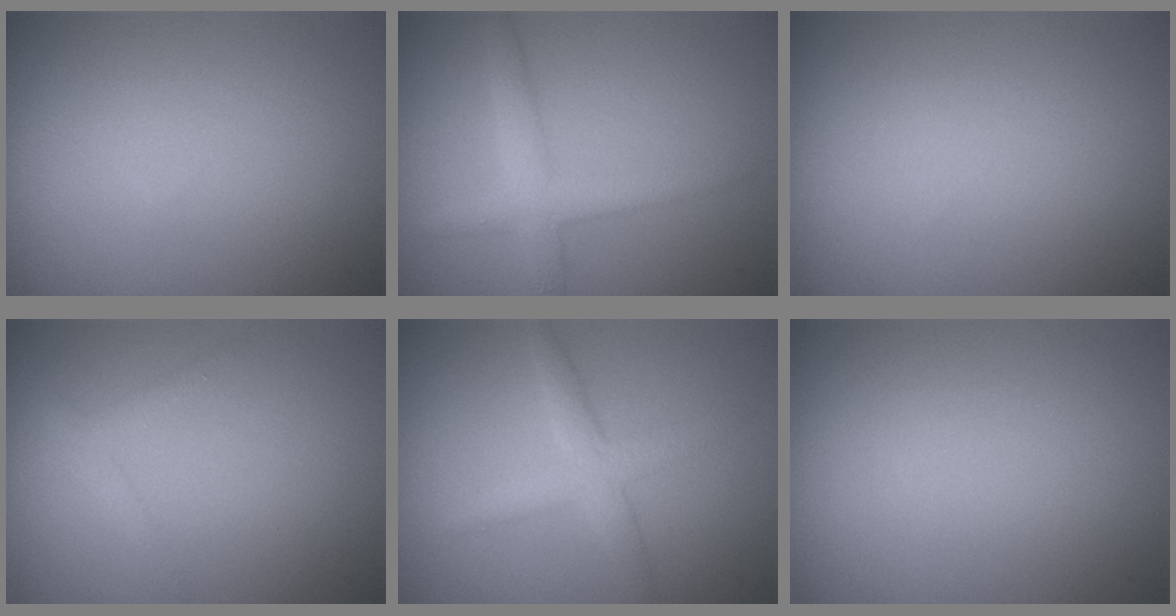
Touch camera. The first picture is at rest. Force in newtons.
{"total": 2.9, "press": 2.9, "slide": 0.1}
{"total": 0.0}
{"total": 1.3, "press": 1.3, "slide": 0.1}
{"total": 2.7, "press": 2.7, "slide": 0.0}
{"total": 0.0}